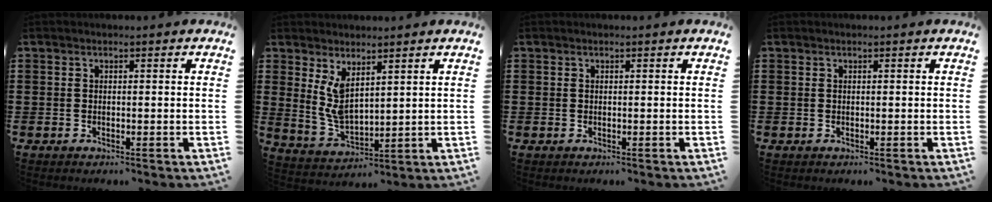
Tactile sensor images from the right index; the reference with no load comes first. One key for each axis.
{"total": 5.5, "fx": 2.6, "fy": 2.6, "fz": 4.1, "tx": -0.095, "ty": -0.008, "tz": 0.047}
{"total": 0.0}
{"total": 0.0}